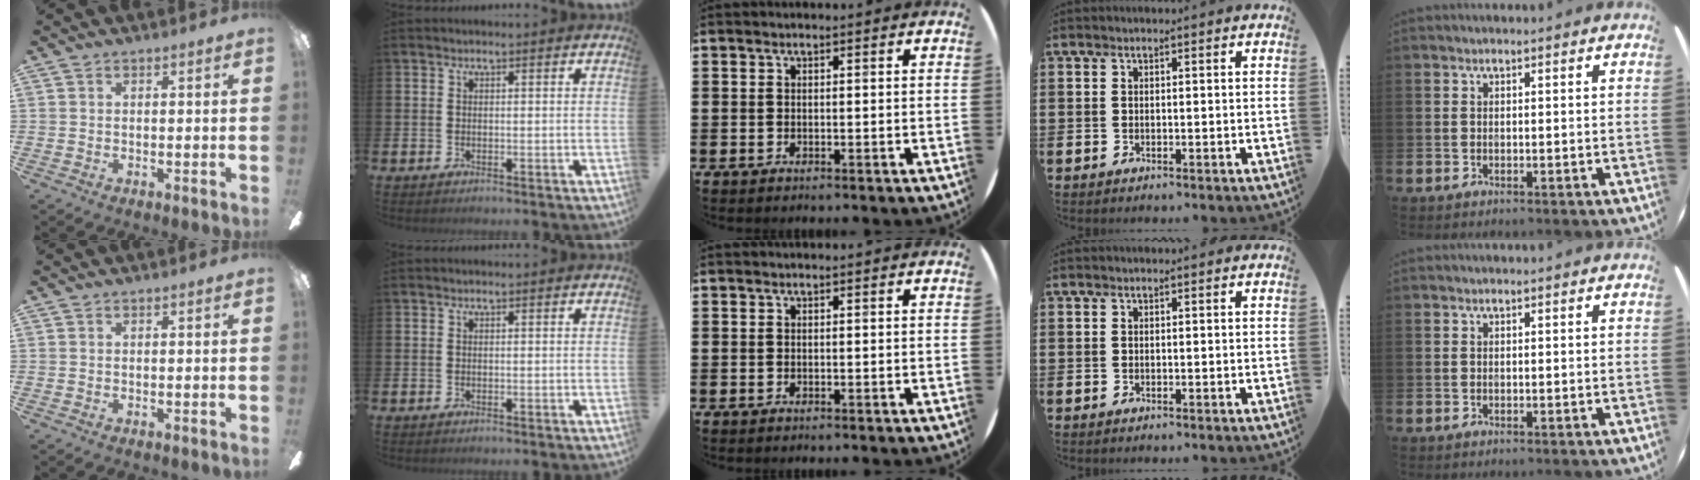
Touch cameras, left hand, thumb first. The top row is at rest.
{}